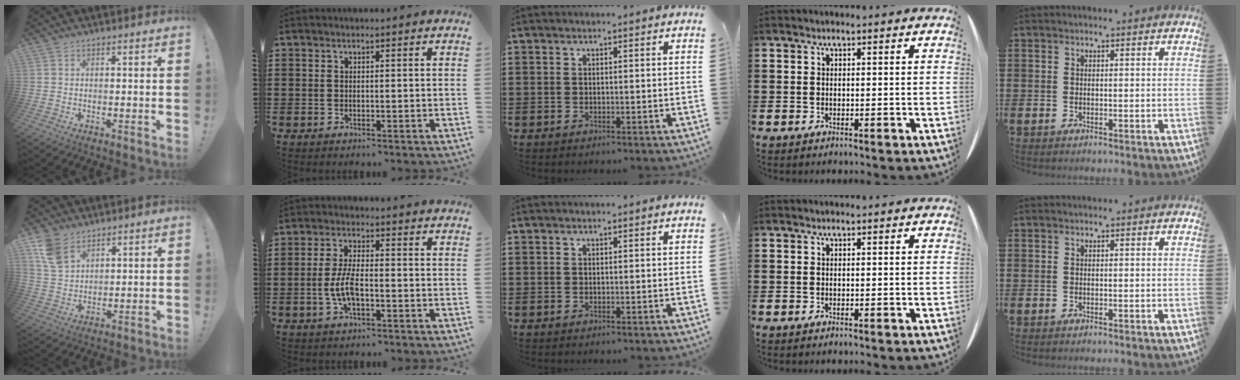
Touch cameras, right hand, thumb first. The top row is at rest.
{"thumb": {"total": 8.5, "force": [5.8, 5.0, 3.8], "torque": [-0.065, -0.025, 0.116]}, "index": {"total": 5.5, "force": [-1.3, 2.1, 4.9], "torque": [-0.112, -0.002, -0.030]}}